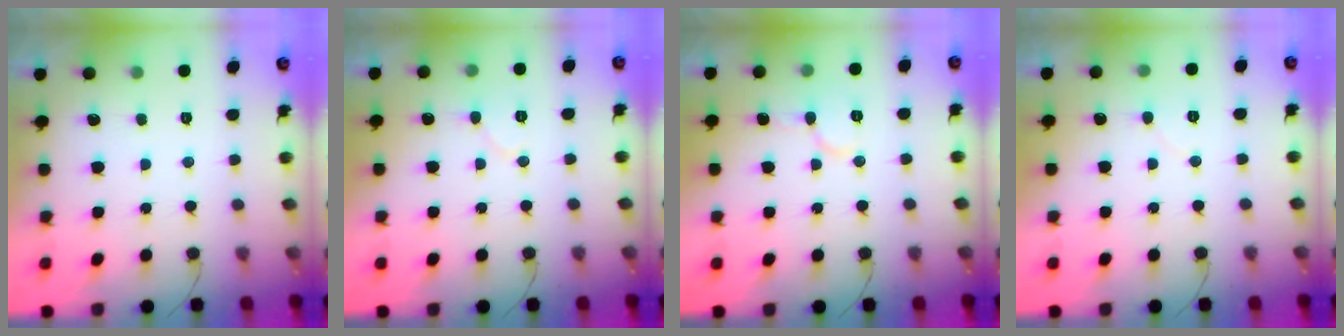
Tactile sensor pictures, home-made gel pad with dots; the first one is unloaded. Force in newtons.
{"total": 6.4, "press": 6.4, "slide": 0.5}
{"total": 5.8, "press": 5.8, "slide": 0.4}
{"total": 4.3, "press": 4.3, "slide": 0.5}